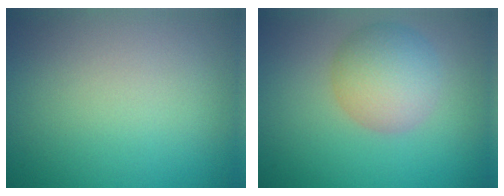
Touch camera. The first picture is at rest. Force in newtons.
{"total": 4.7, "press": 4.7, "slide": 0.1}